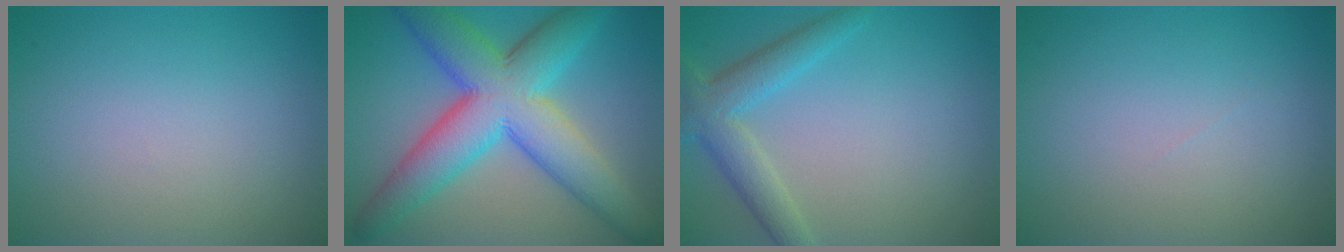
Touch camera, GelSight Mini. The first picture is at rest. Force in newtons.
{"total": 10.6, "press": 10.6, "slide": 0.2}
{"total": 4.0, "press": 4.0, "slide": 0.2}
{"total": 0.0}